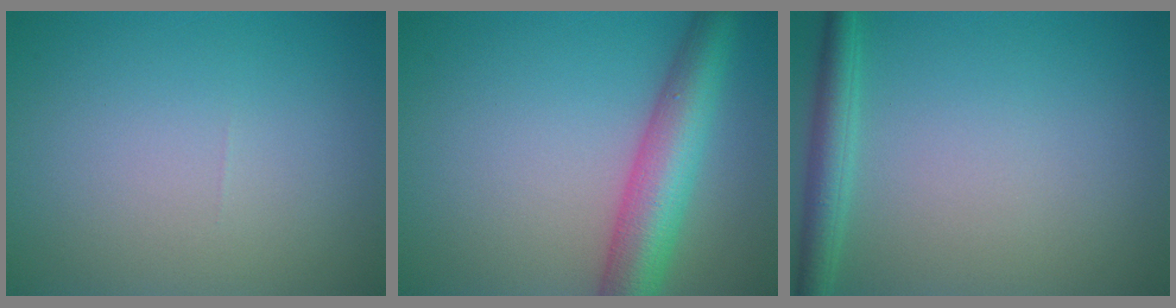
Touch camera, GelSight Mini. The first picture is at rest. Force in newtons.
{"total": 6.5, "press": 6.5, "slide": 0.2}
{"total": 2.7, "press": 2.7, "slide": 0.1}